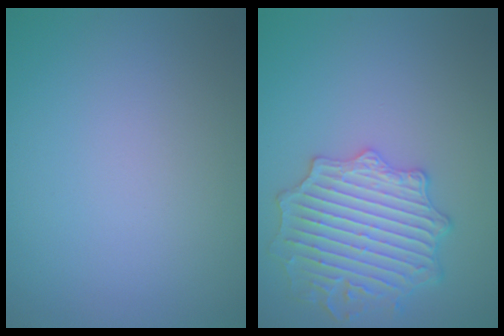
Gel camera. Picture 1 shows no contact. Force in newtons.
{"total": 5.0, "press": 4.8, "slide": 1.4}